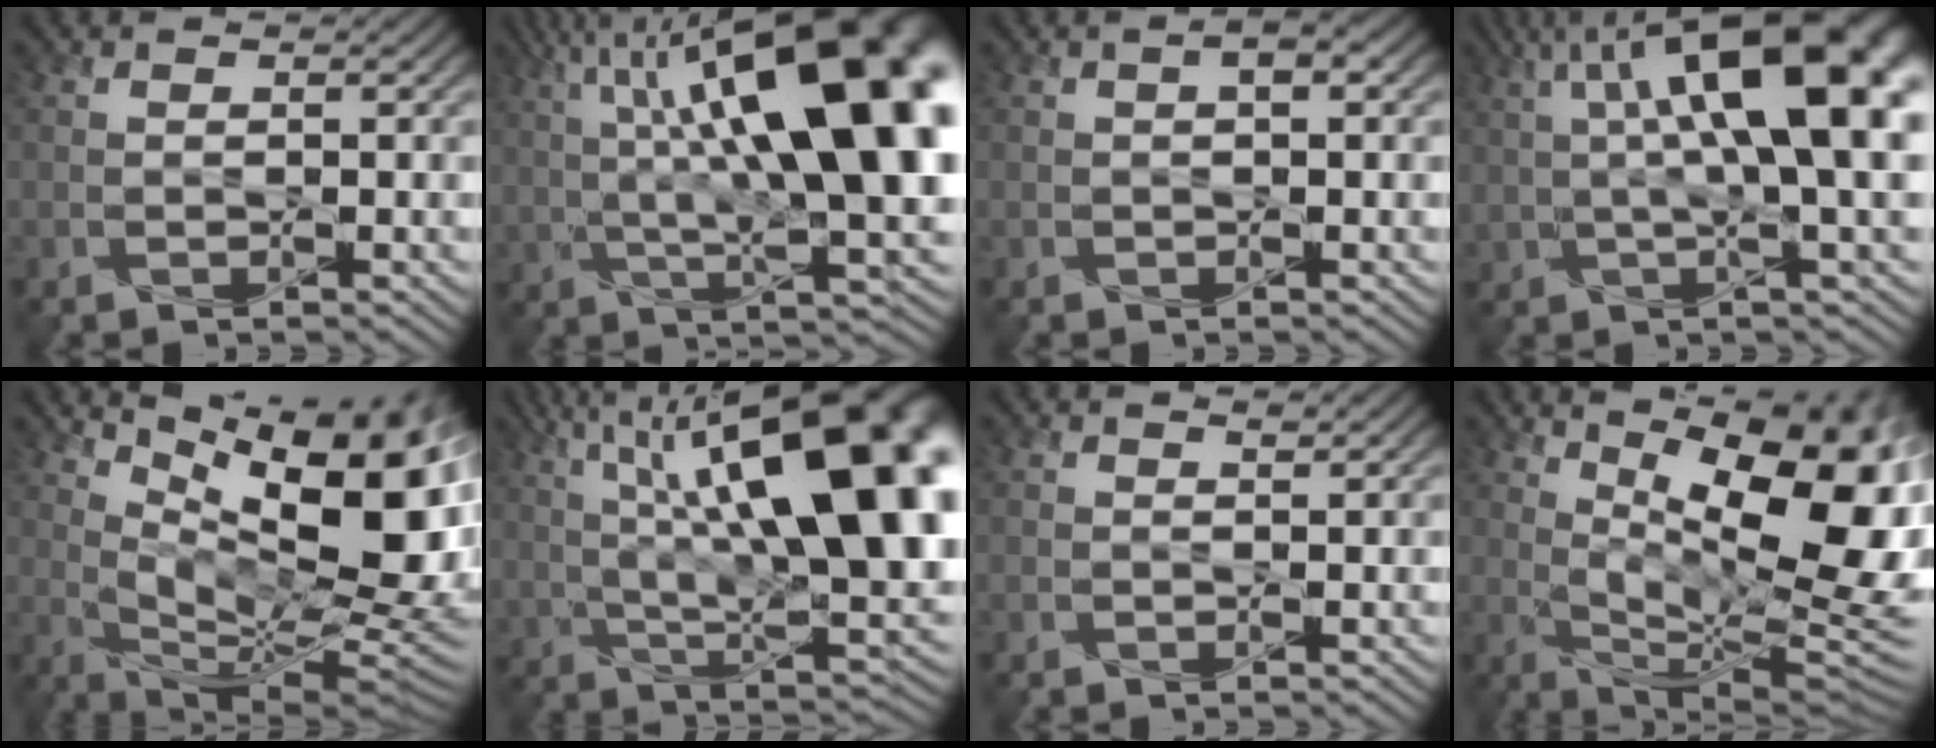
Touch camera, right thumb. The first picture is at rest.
{"total": 21.0, "force": [5.7, 8.1, 18.6], "torque": [-0.284, 0.039, 0.092]}
{"total": 1.6, "force": [0.4, 0.6, 1.4], "torque": [-0.022, 0.004, 0.005]}
{"total": 17.3, "force": [4.3, 5.7, 15.7], "torque": [-0.242, 0.033, 0.068]}
{"total": 16.3, "force": [6.6, 6.3, 13.5], "torque": [-0.218, -0.006, 0.124]}
{"total": 23.0, "force": [7.2, 9.8, 19.5], "torque": [-0.287, 0.043, 0.107]}
{"total": 0.5, "force": [0.5, 0.0, 0.1], "torque": [-0.003, -0.002, 0.010]}
{"total": 18.8, "force": [5.8, 7.3, 16.3], "torque": [-0.229, 0.016, 0.096]}